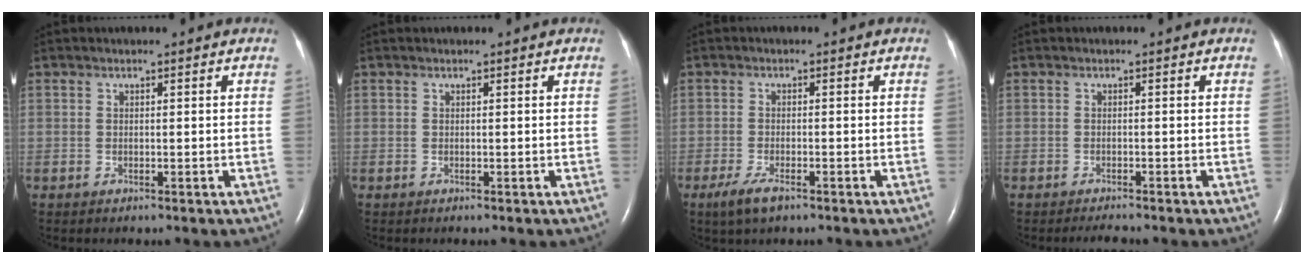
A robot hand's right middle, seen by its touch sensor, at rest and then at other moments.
{"total": 0.0}
{"total": 3.8, "force": [-2.4, 1.0, 2.8], "torque": [-0.067, -0.007, -0.043]}
{"total": 2.1, "force": [-1.9, 0.0, 0.8], "torque": [-0.017, -0.006, -0.026]}